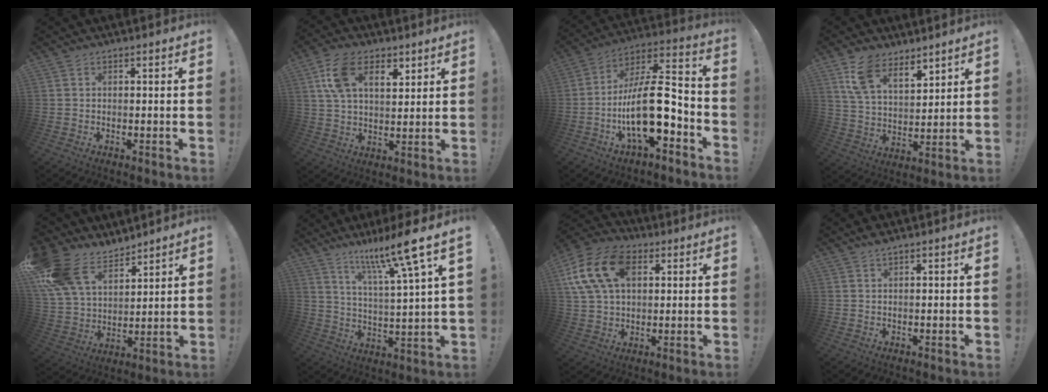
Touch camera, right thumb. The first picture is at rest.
{"total": 12.6, "force": [6.2, 7.4, 8.1], "torque": [-0.130, -0.011, 0.115]}
{"total": 19.4, "force": [-5.1, 7.5, 17.2], "torque": [-0.319, 0.021, -0.084]}
{"total": 11.9, "force": [8.9, 5.6, 5.5], "torque": [-0.097, -0.052, 0.167]}
{"total": 17.2, "force": [11.4, 10.5, 7.5], "torque": [-0.145, -0.067, 0.221]}
{"total": 14.6, "force": [9.5, 0.2, 11.1], "torque": [-0.186, -0.062, 0.137]}
{"total": 17.8, "force": [6.2, 12.7, 10.9], "torque": [-0.186, -0.010, 0.118]}
{"total": 1.3, "force": [1.1, -0.1, 0.7], "torque": [-0.019, 0.001, 0.020]}